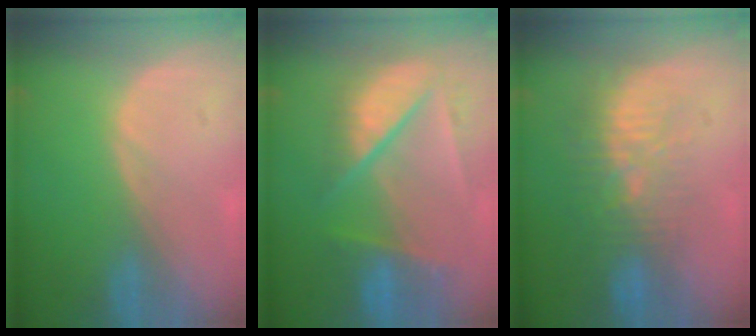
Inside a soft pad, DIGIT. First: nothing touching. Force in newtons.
{"total": 9.5, "press": 8.2, "slide": 4.7}
{"total": 9.3, "press": 8.6, "slide": 3.7}